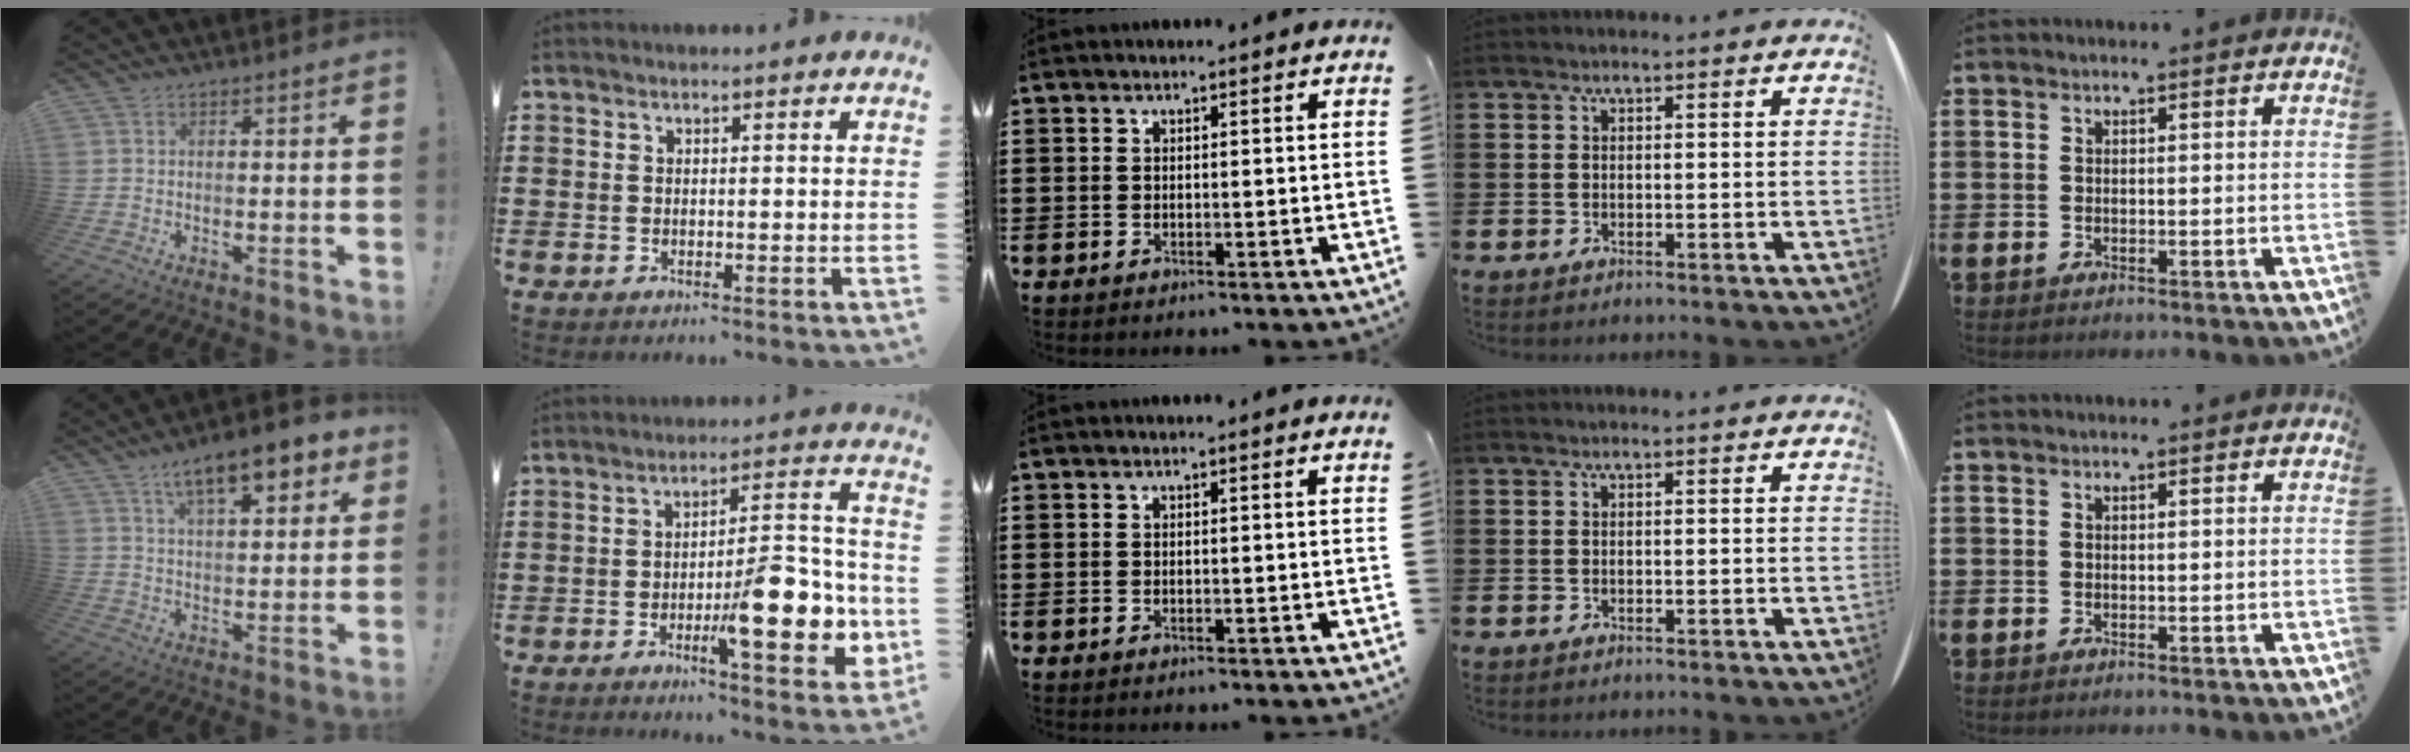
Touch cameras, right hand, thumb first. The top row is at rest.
{"thumb": {"total": 13.2, "force": [7.4, 4.6, 10.0], "torque": [-0.150, -0.033, 0.120]}, "index": {"total": 13.1, "force": [-4.2, 3.7, 11.9], "torque": [-0.177, -0.002, -0.072]}}